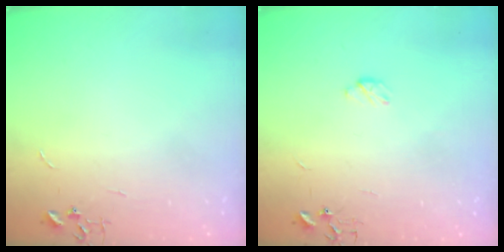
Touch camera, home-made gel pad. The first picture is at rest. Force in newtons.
{"total": 3.9, "press": 3.8, "slide": 0.5}